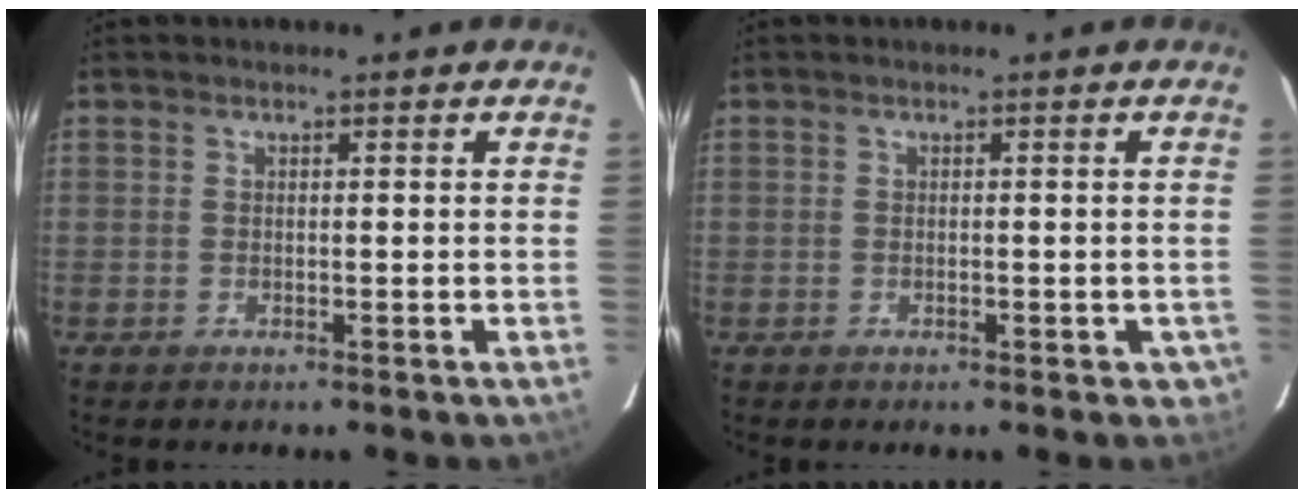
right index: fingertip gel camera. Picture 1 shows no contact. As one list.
[{"total": 2.4, "force": [-1.3, 1.3, 1.5], "torque": [-0.001, 0.005, -0.012]}]